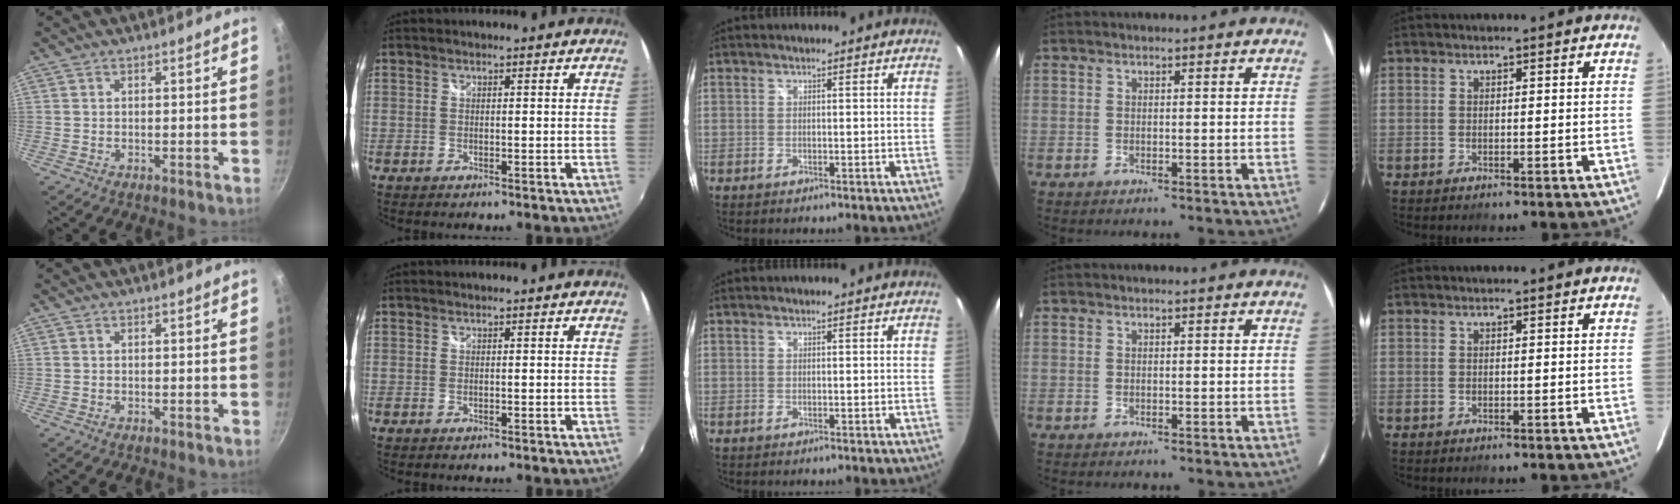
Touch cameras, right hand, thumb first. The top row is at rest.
{}